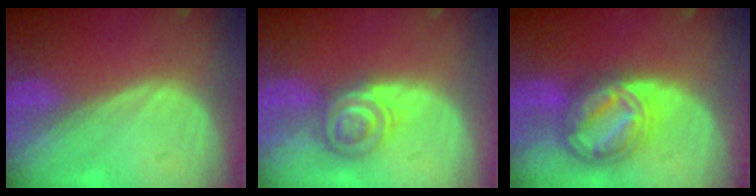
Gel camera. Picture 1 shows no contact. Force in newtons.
{"total": 5.8, "press": 5.7, "slide": 1.1}
{"total": 8.9, "press": 8.9, "slide": 0.8}